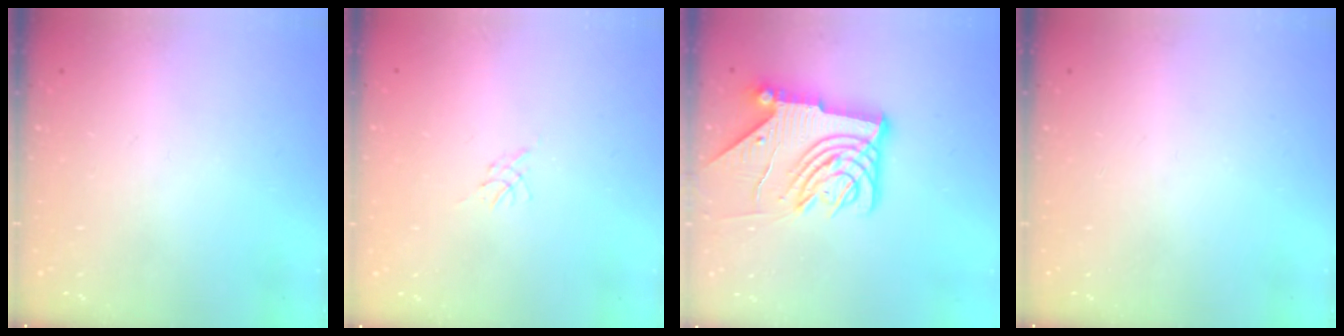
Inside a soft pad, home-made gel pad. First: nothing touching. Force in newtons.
{"total": 0.0}
{"total": 12.0, "press": 11.9, "slide": 1.5}
{"total": 0.0}